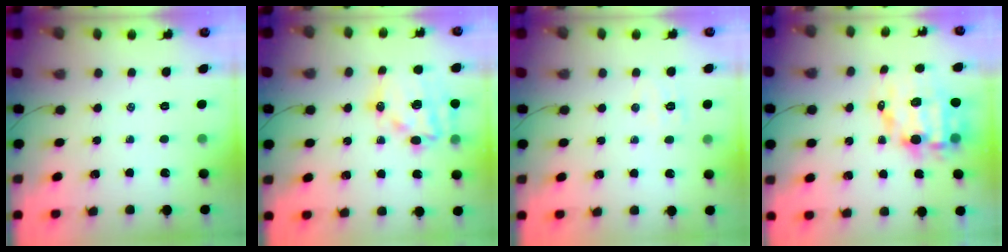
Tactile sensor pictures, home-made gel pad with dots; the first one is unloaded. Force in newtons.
{"total": 16.3, "press": 15.9, "slide": 3.7}
{"total": 5.1, "press": 5.0, "slide": 1.0}
{"total": 11.8, "press": 11.5, "slide": 2.9}